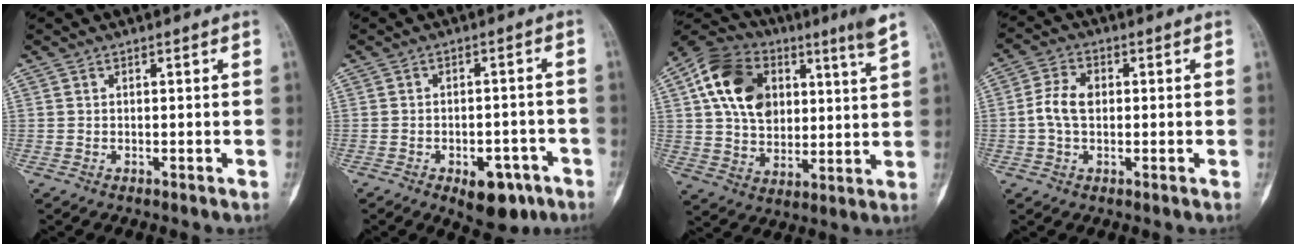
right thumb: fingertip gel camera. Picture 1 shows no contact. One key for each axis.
{"total": 8.7, "fx": -4.5, "fy": 4.7, "fz": 5.7, "tx": -0.052, "ty": 0.026, "tz": -0.051}
{"total": 16.9, "fx": 7.0, "fy": 9.1, "fz": 12.4, "tx": -0.184, "ty": -0.011, "tz": 0.116}
{"total": 5.6, "fx": 0.0, "fy": 3.8, "fz": 4.2, "tx": -0.090, "ty": 0.016, "tz": -0.002}